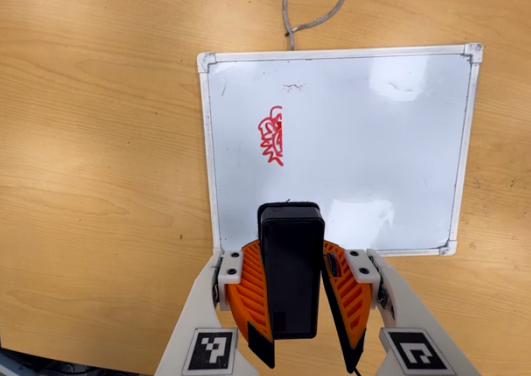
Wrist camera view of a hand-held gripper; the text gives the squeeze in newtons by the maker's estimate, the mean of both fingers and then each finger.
{"total": 10.6, "left": 9.6, "right": 11.6}